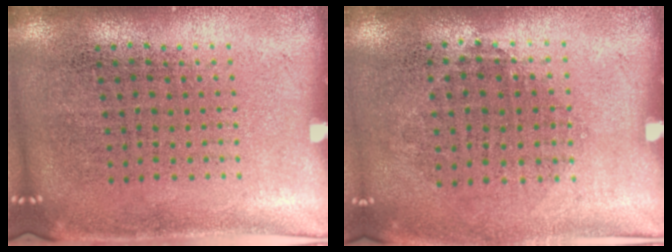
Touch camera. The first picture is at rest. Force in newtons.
{"total": 0.8, "press": 0.7, "slide": 0.3}